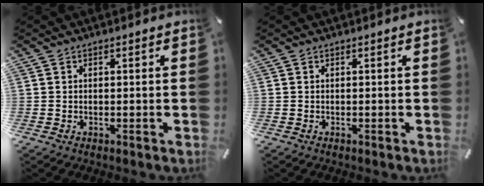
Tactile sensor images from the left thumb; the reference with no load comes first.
{"total": 0.0}